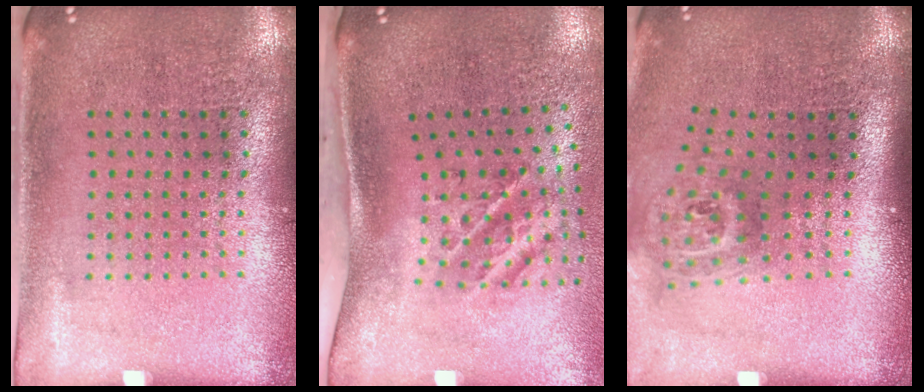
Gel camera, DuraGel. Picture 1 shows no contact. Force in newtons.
{"total": 2.4, "press": 1.3, "slide": 2.0}
{"total": 1.8, "press": 1.2, "slide": 1.4}